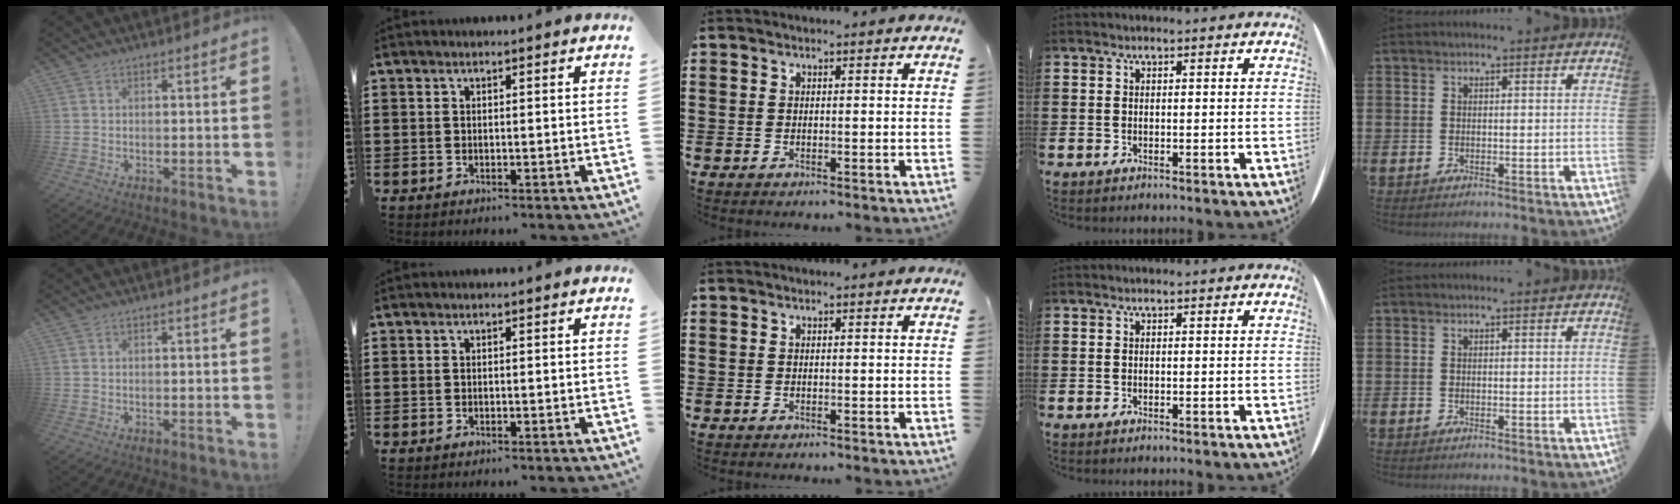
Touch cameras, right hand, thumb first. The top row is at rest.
{}